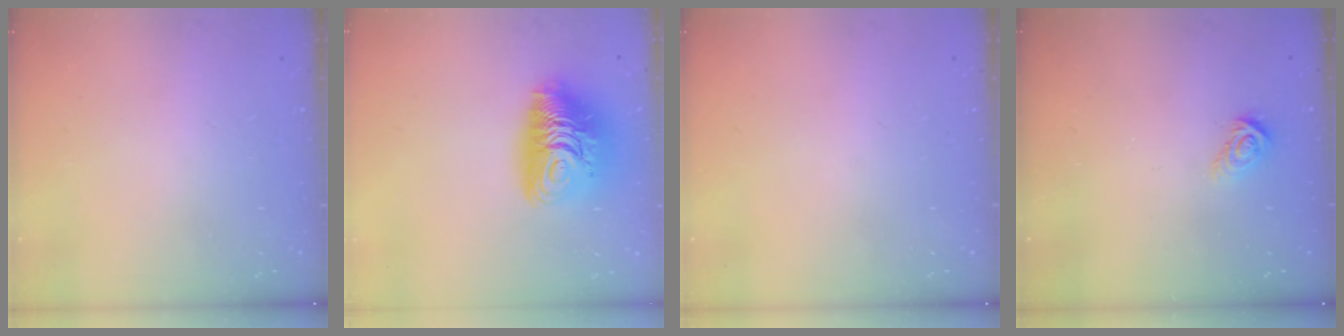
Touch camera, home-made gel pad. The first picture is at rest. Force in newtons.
{"total": 14.1, "press": 14.0, "slide": 1.2}
{"total": 0.0}
{"total": 4.0, "press": 4.0, "slide": 0.3}